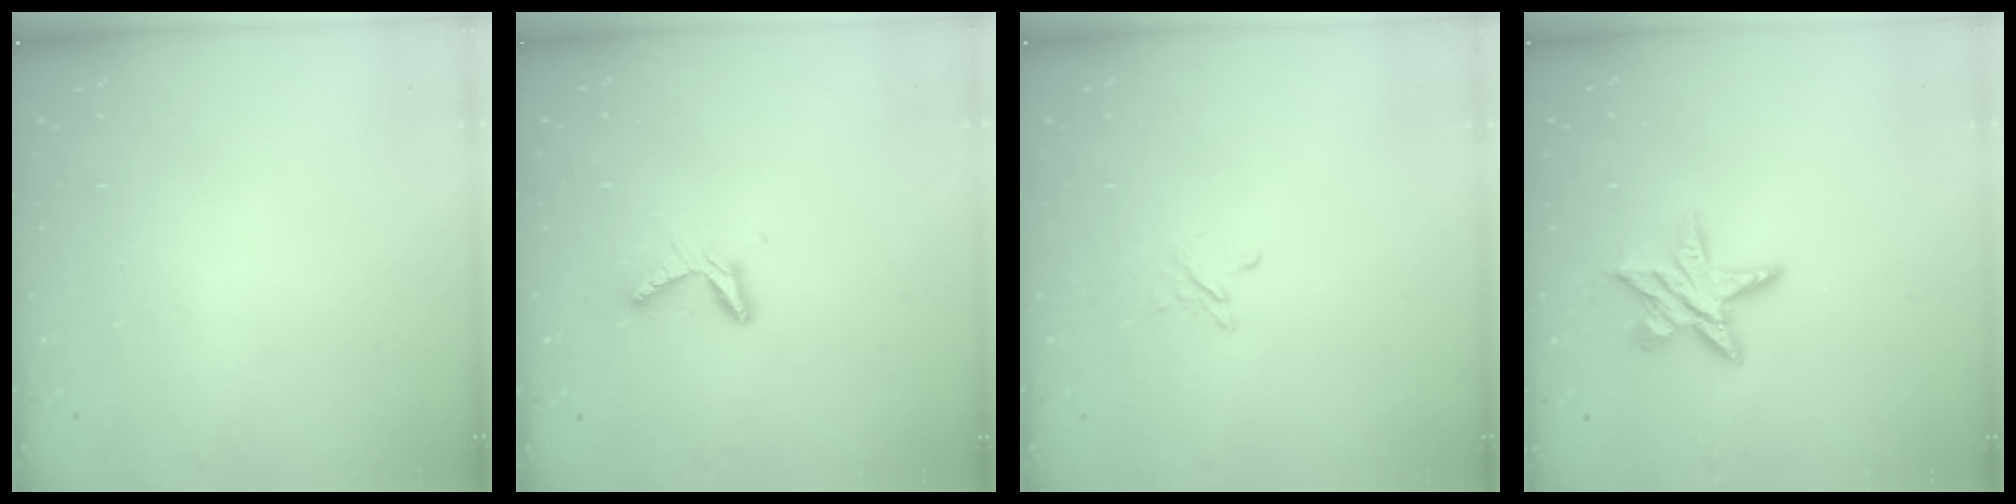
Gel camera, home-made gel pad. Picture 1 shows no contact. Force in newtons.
{"total": 5.1, "press": 5.1, "slide": 0.4}
{"total": 2.4, "press": 2.4, "slide": 0.2}
{"total": 10.4, "press": 10.4, "slide": 0.5}